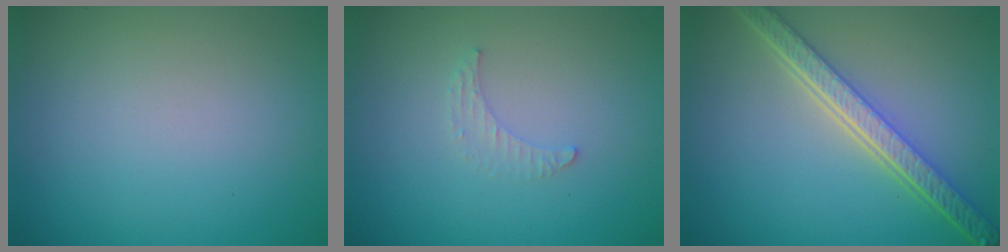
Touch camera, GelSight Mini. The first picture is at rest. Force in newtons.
{"total": 1.1, "press": 1.1, "slide": 0.3}
{"total": 6.0, "press": 4.6, "slide": 3.9}